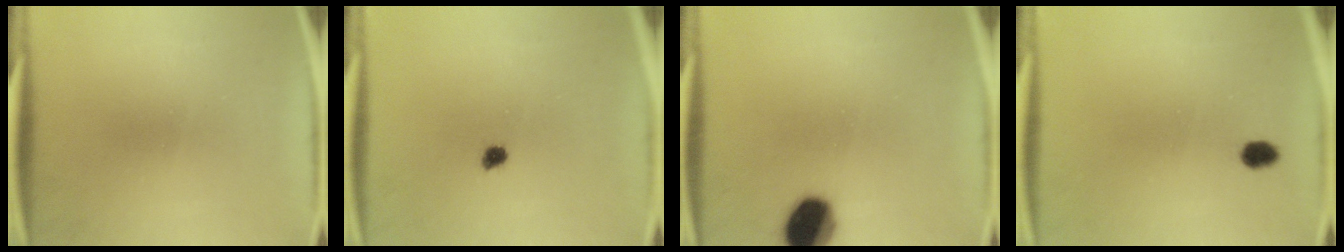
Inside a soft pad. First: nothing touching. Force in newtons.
{"total": 1.8}
{"total": 10.9}
{"total": 2.3}